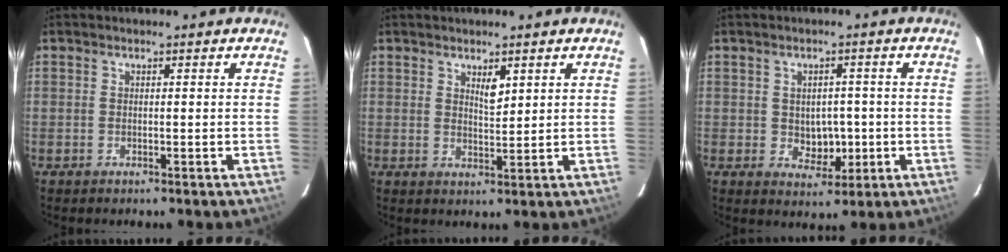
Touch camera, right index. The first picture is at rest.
{"total": 2.5, "force": [1.5, 0.8, 1.9], "torque": [-0.037, -0.004, 0.030]}
{"total": 4.9, "force": [-0.5, 3.5, 3.4], "torque": [-0.039, 0.002, 0.003]}